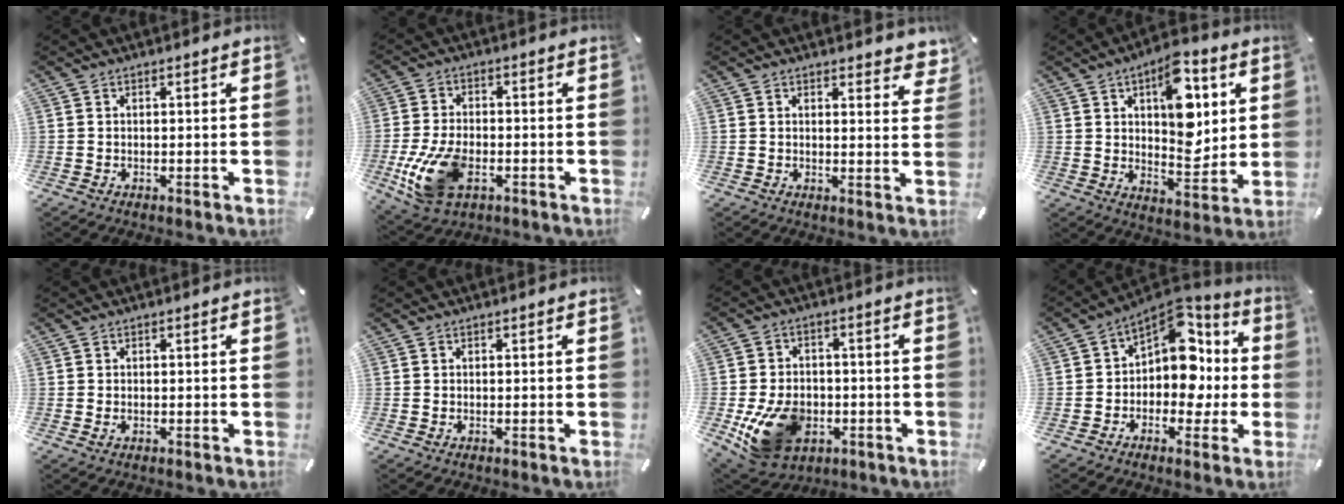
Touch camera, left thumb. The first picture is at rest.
{"total": 13.4, "force": [-3.8, 8.4, 9.7], "torque": [-0.219, 0.000, -0.067]}
{"total": 3.7, "force": [3.0, 1.7, 1.3], "torque": [-0.001, -0.022, 0.048]}
{"total": 15.0, "force": [5.4, 8.3, 11.4], "torque": [-0.140, -0.022, 0.089]}
{"total": 0.9, "force": [-0.2, 0.7, 0.6], "torque": [-0.013, 0.001, -0.004]}
{"total": 0.0}
{"total": 15.4, "force": [-4.7, 11.5, 9.1], "torque": [-0.178, 0.022, -0.072]}
{"total": 12.8, "force": [2.7, 9.2, 8.4], "torque": [-0.120, -0.024, 0.051]}